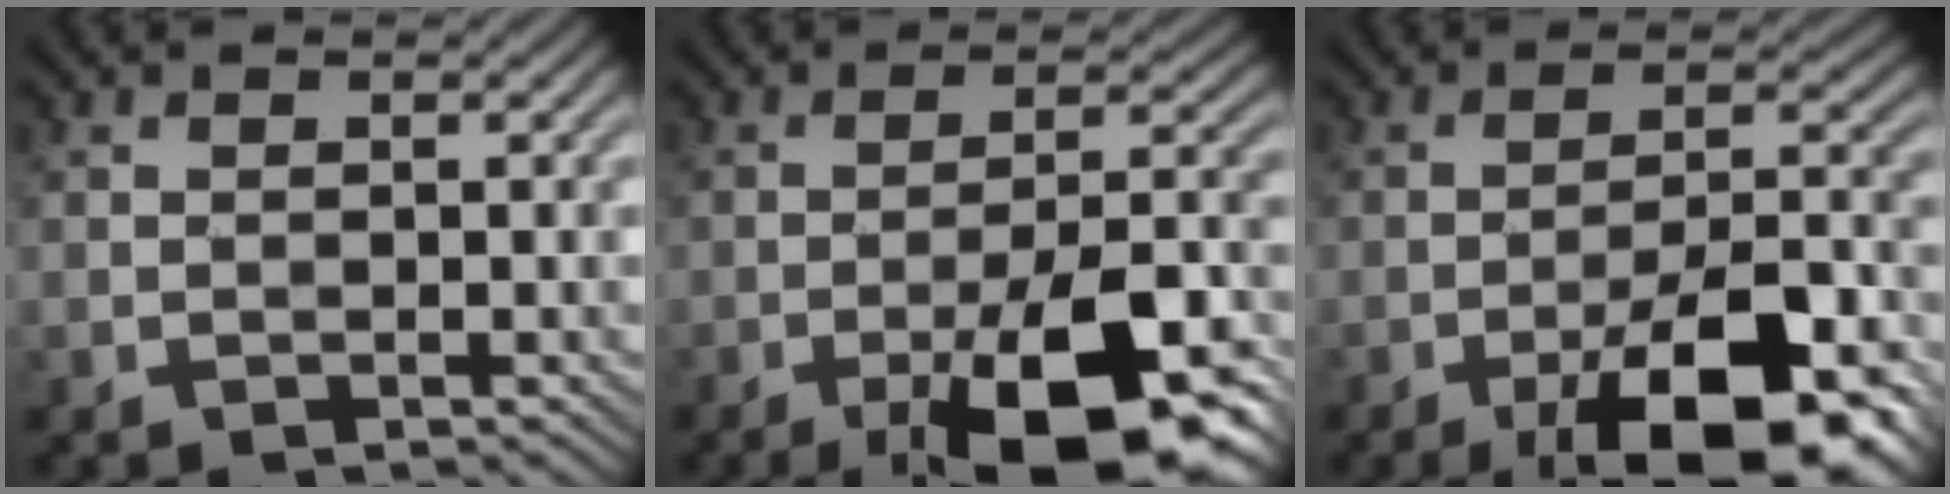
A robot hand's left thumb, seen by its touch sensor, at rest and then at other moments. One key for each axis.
{"total": 14.8, "fx": -8.2, "fy": 4.3, "fz": 11.6, "tx": -0.175, "ty": 0.002, "tz": -0.132}
{"total": 15.0, "fx": -8.5, "fy": 4.7, "fz": 11.4, "tx": -0.167, "ty": 0.004, "tz": -0.139}